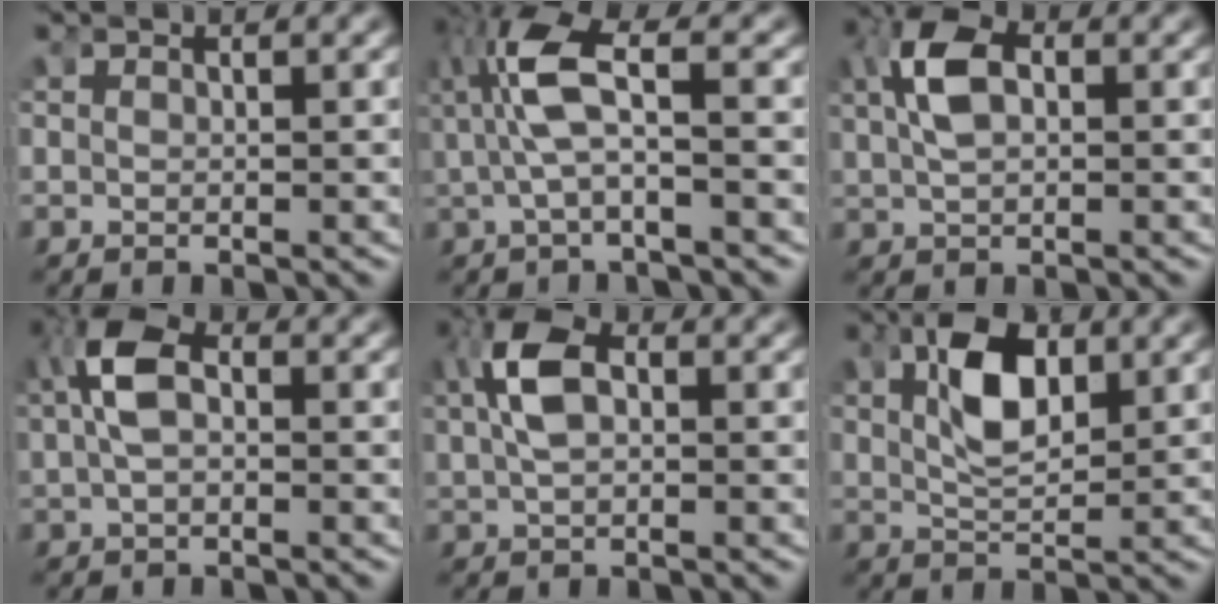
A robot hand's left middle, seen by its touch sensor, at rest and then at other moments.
{"total": 5.4, "force": [0.4, 2.4, 4.8], "torque": [-0.118, 0.008, 0.000]}
{"total": 5.1, "force": [1.0, 3.0, 3.9], "torque": [-0.089, 0.004, 0.016]}
{"total": 5.8, "force": [0.8, 3.6, 4.5], "torque": [-0.102, 0.006, 0.008]}
{"total": 5.7, "force": [1.1, 3.4, 4.4], "torque": [-0.101, 0.005, 0.017]}
{"total": 5.6, "force": [1.4, 2.9, 4.5], "torque": [-0.089, -0.006, 0.022]}